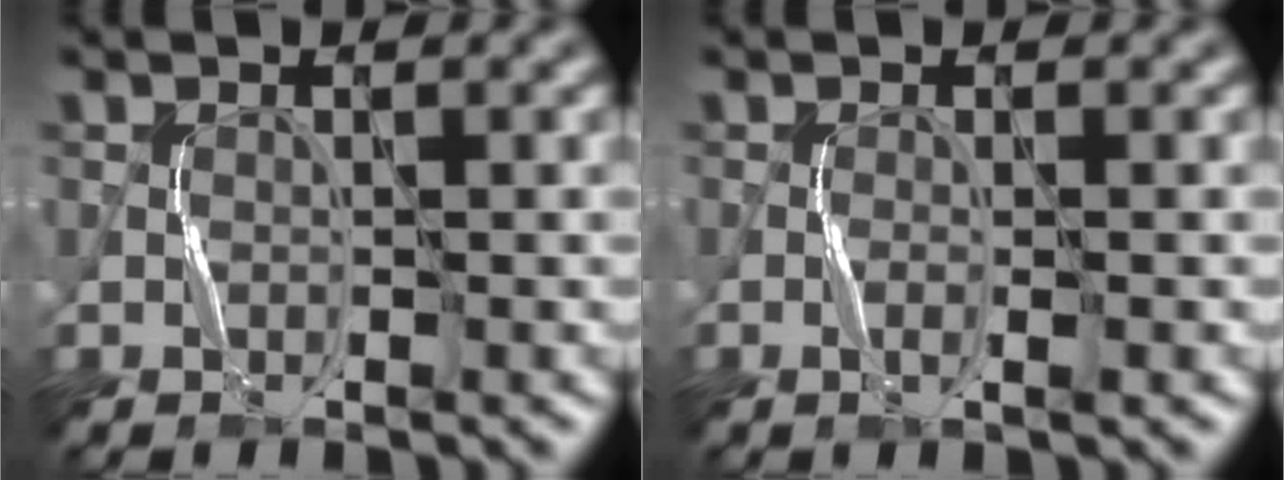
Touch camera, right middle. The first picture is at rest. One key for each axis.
{"total": 0.9, "fx": -0.3, "fy": -0.2, "fz": 0.8, "tx": -0.022, "ty": -0.001, "tz": -0.006}